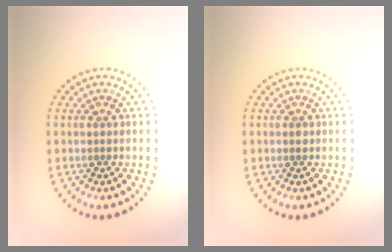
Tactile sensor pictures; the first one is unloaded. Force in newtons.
{"total": 0.6, "press": 0.6, "slide": 0.1}